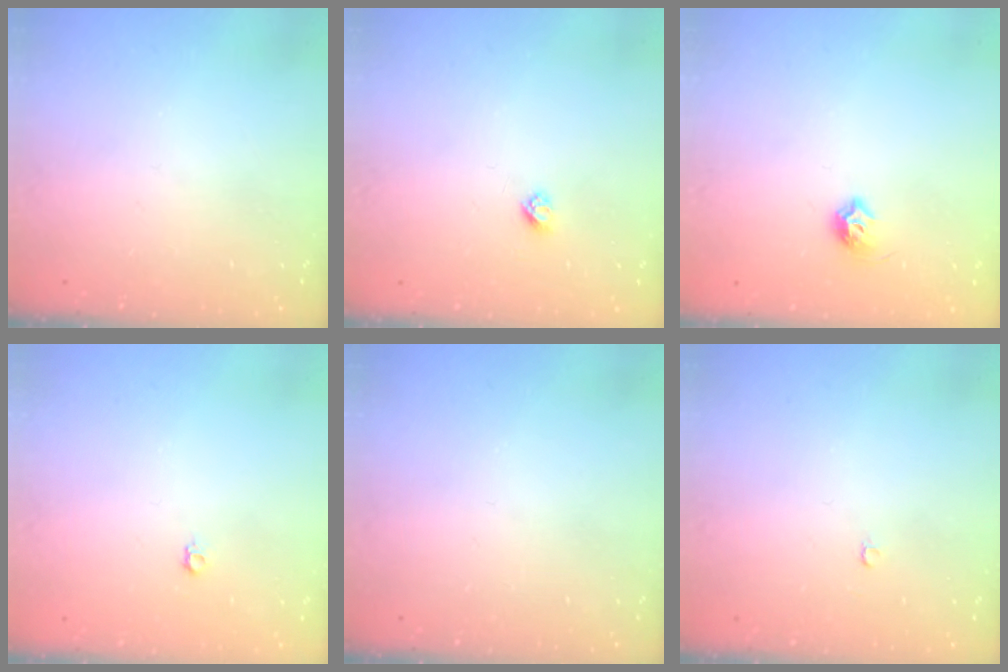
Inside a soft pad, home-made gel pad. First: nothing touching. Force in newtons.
{"total": 2.7, "press": 2.6, "slide": 0.3}
{"total": 6.7, "press": 6.6, "slide": 1.0}
{"total": 3.6, "press": 3.5, "slide": 0.8}
{"total": 0.0}
{"total": 2.1, "press": 2.1, "slide": 0.2}